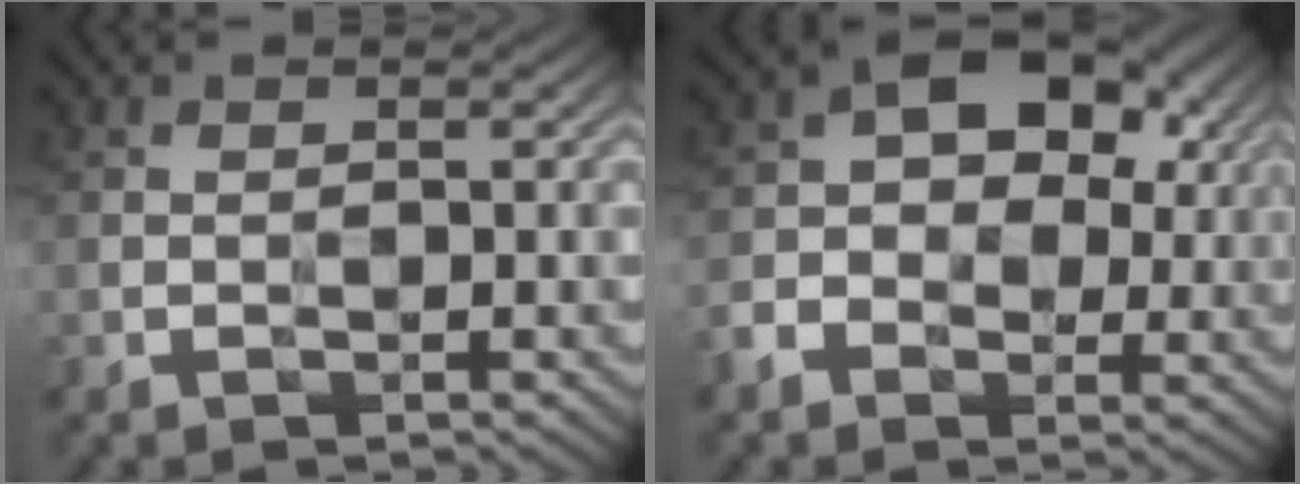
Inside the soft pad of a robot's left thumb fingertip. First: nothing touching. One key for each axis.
{"total": 9.5, "fx": -0.2, "fy": 6.9, "fz": 6.5, "tx": -0.098, "ty": 0.004, "tz": -0.018}